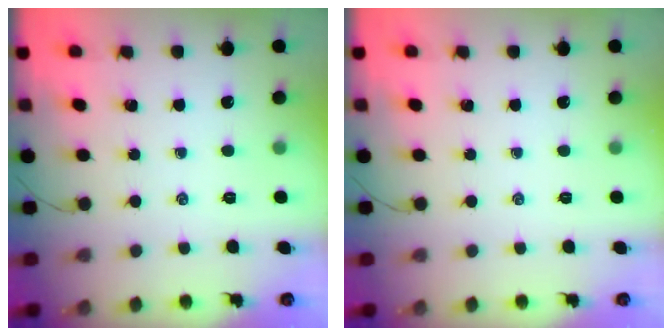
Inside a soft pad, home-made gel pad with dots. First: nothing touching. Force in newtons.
{"total": 0.0}